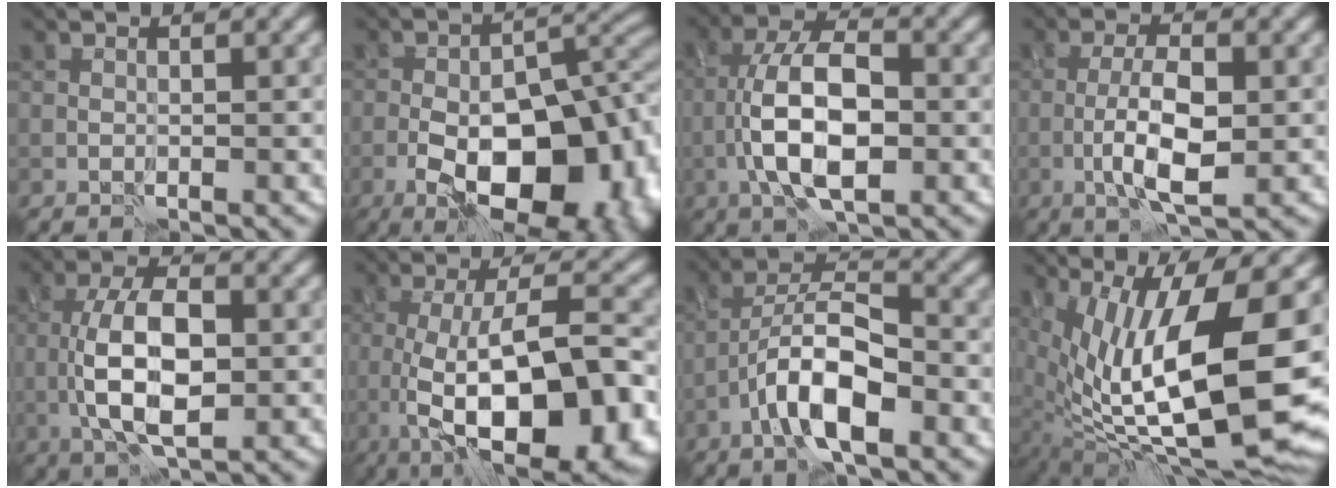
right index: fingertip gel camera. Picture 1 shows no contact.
{"total": 16.3, "force": [-6.1, 7.9, 12.8], "torque": [-0.149, 0.004, -0.097]}
{"total": 8.5, "force": [-2.0, 3.8, 7.4], "torque": [-0.141, 0.013, -0.040]}
{"total": 5.6, "force": [-1.2, 2.0, 5.1], "torque": [-0.098, 0.002, -0.026]}
{"total": 8.0, "force": [-0.3, 3.9, 7.0], "torque": [-0.138, 0.002, -0.005]}
{"total": 13.9, "force": [-3.0, 5.2, 12.5], "torque": [-0.171, -0.005, -0.044]}
{"total": 7.1, "force": [-3.2, 2.5, 5.8], "torque": [-0.095, 0.016, -0.062]}
{"total": 16.0, "force": [0.2, 5.9, 14.9], "torque": [-0.255, -0.012, 0.011]}